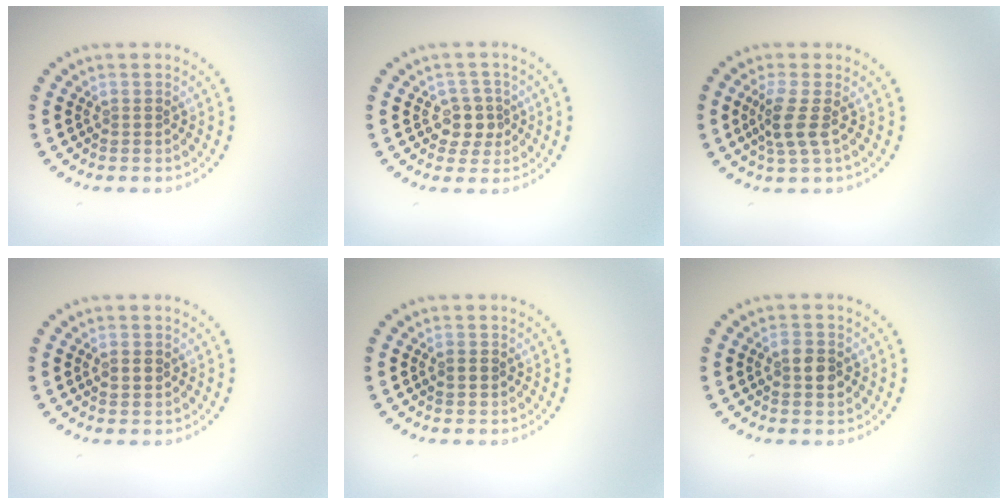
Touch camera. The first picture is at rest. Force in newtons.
{"total": 2.4, "press": 2.2, "slide": 1.0}
{"total": 2.7, "press": 2.1, "slide": 1.6}
{"total": 1.7, "press": 1.7, "slide": 0.1}
{"total": 1.3, "press": 1.3, "slide": 0.1}
{"total": 2.6, "press": 2.6, "slide": 0.1}